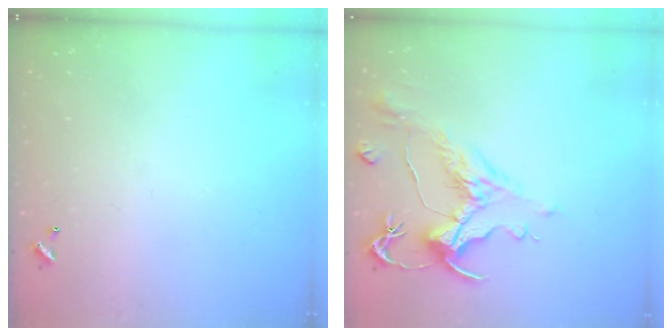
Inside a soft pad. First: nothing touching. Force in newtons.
{"total": 1.5, "press": 0.5, "slide": 1.4}